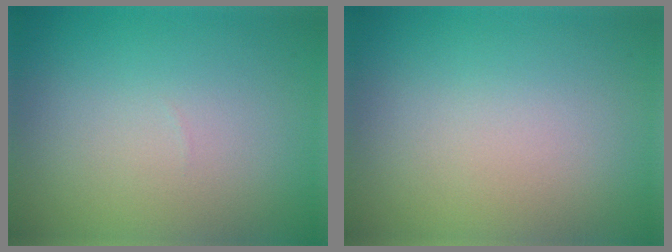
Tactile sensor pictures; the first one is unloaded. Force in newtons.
{"total": 0.0}